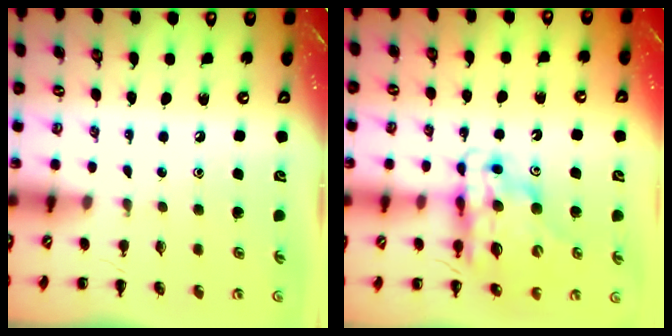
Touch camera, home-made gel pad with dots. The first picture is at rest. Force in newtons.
{"total": 15.3, "press": 14.8, "slide": 4.1}